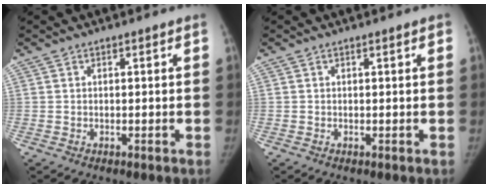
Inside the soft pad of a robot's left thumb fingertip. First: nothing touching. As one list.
[{"total": 0.7, "force": [0.3, 0.1, 0.6], "torque": [-0.008, 0.001, 0.003]}]